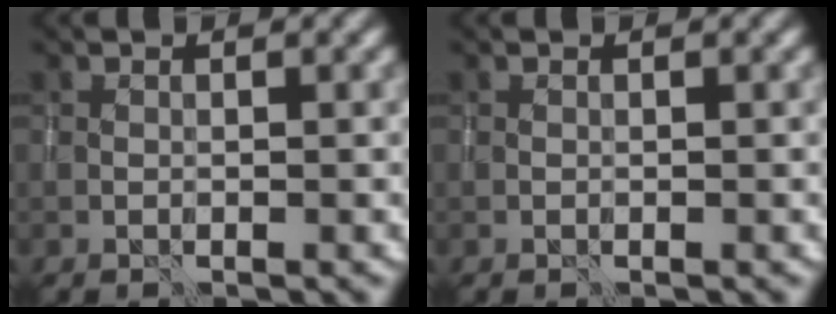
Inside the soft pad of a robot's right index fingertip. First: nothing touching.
{"total": 0.0}